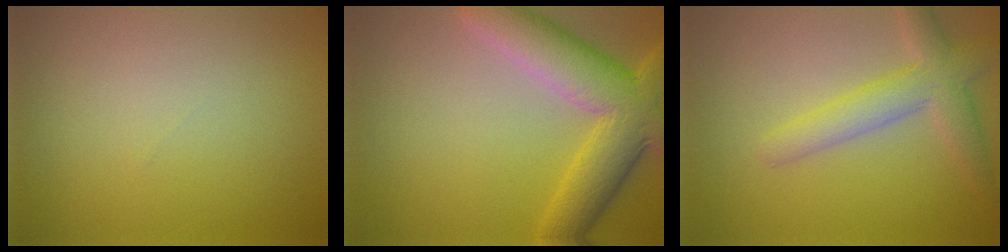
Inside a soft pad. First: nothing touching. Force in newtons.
{"total": 9.0, "press": 9.0, "slide": 0.6}
{"total": 4.0, "press": 4.0, "slide": 0.3}